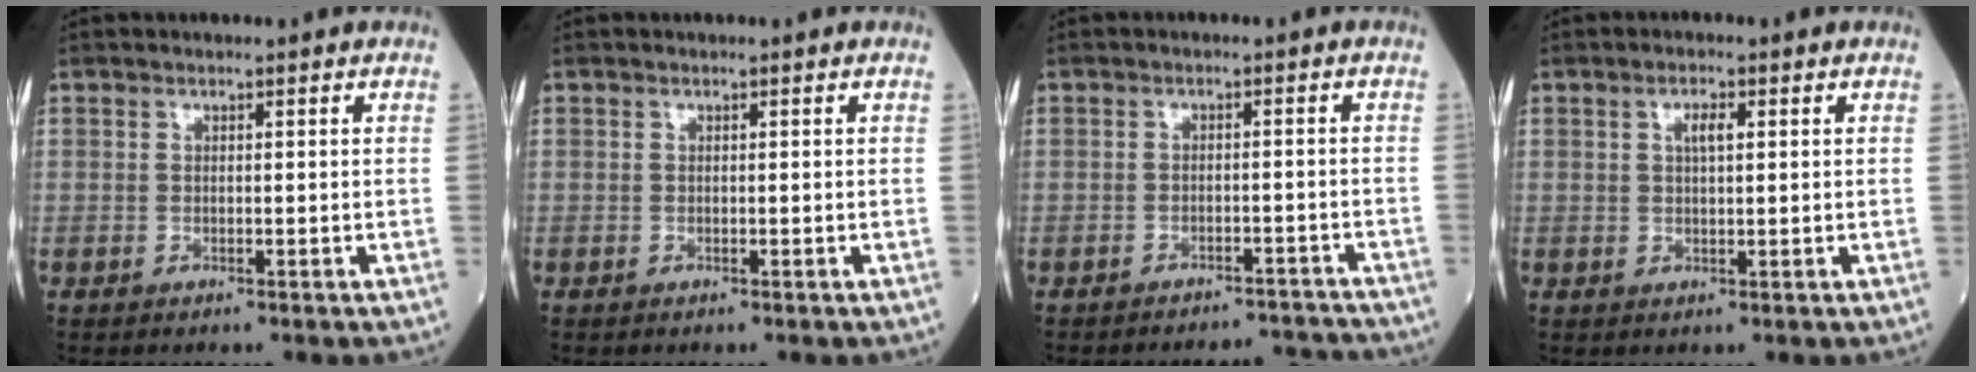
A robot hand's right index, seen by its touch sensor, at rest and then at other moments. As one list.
[{"total": 0.0}, {"total": 7.8, "force": [-7.7, 1.5, 0.1], "torque": [0.008, 0.016, -0.083]}, {"total": 2.4, "force": [0.8, 0.7, 2.1], "torque": [-0.040, 0.001, 0.014]}]